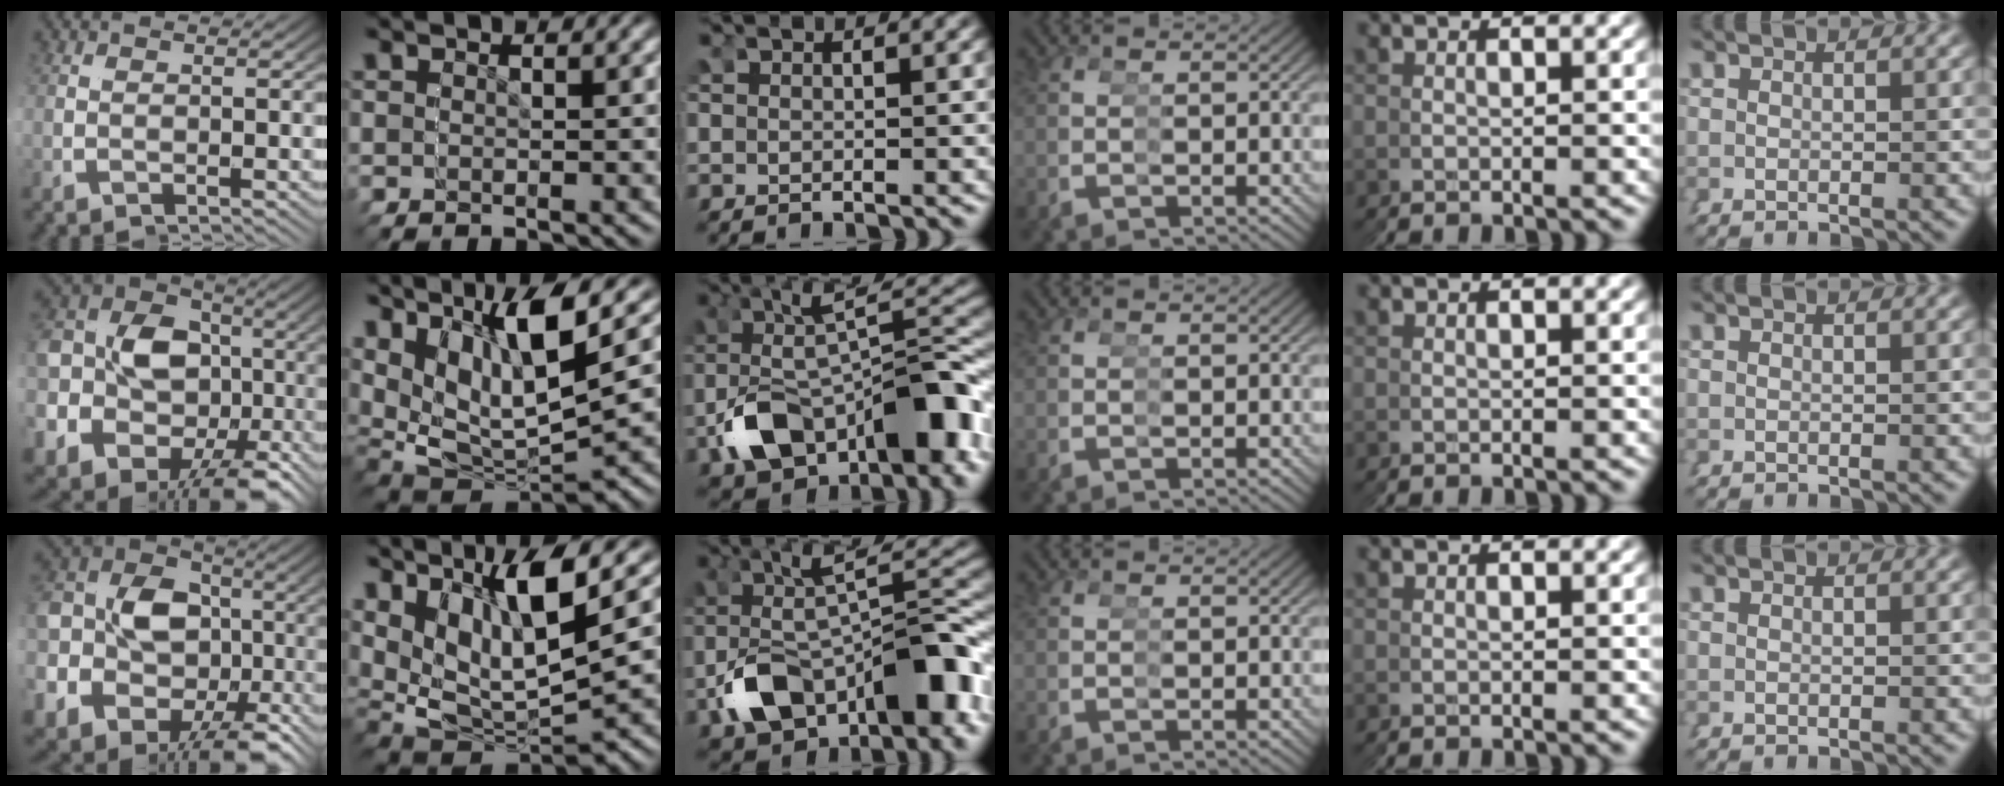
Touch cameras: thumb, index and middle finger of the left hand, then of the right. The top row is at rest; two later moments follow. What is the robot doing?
{"motion": "grasp_and_lifting", "object": "stress ball aka squeeze ball"}